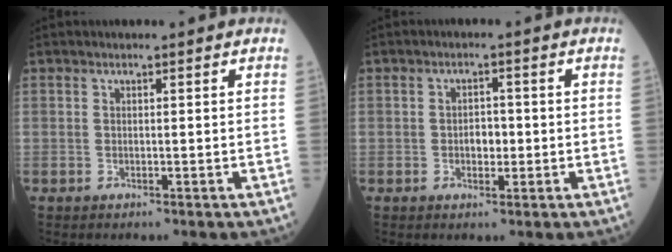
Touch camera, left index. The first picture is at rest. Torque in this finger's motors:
{"motor_torque": [0.20, 0.03, 0.02, 0.01]}